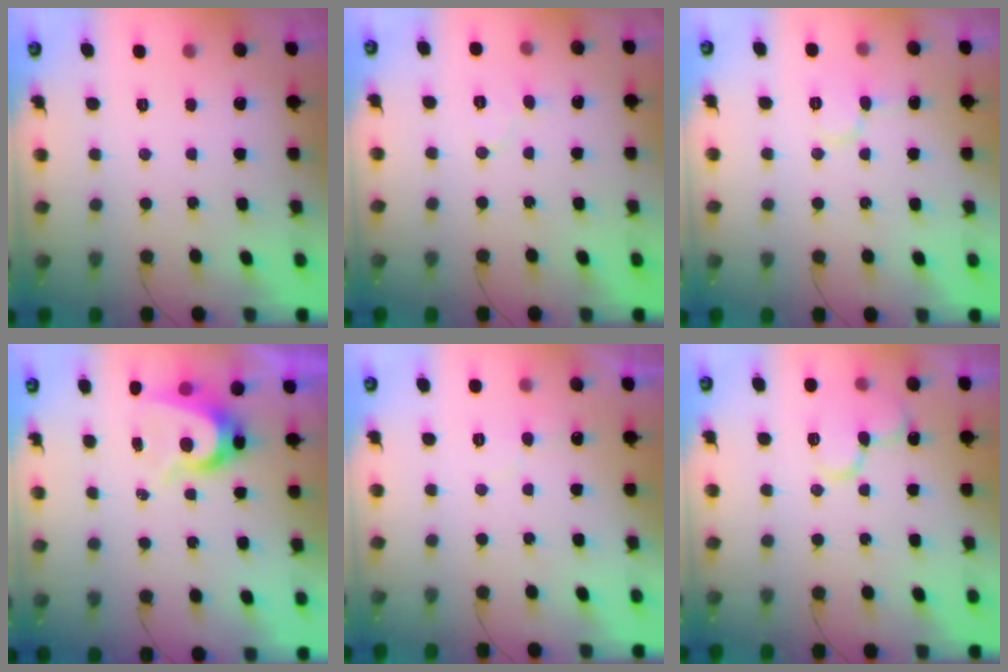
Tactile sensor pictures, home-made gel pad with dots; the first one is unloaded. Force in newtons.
{"total": 5.9, "press": 5.9, "slide": 0.6}
{"total": 6.2, "press": 6.2, "slide": 0.5}
{"total": 8.8, "press": 8.8, "slide": 0.4}
{"total": 4.9, "press": 4.9, "slide": 0.4}
{"total": 12.4, "press": 12.3, "slide": 1.5}